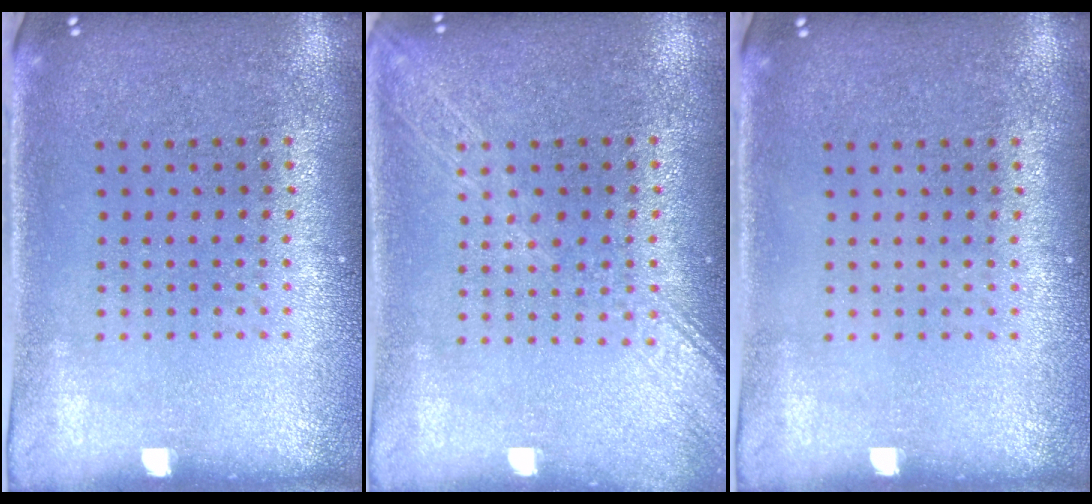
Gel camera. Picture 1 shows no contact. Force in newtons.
{"total": 1.7, "press": 1.7, "slide": 0.2}
{"total": 0.0}